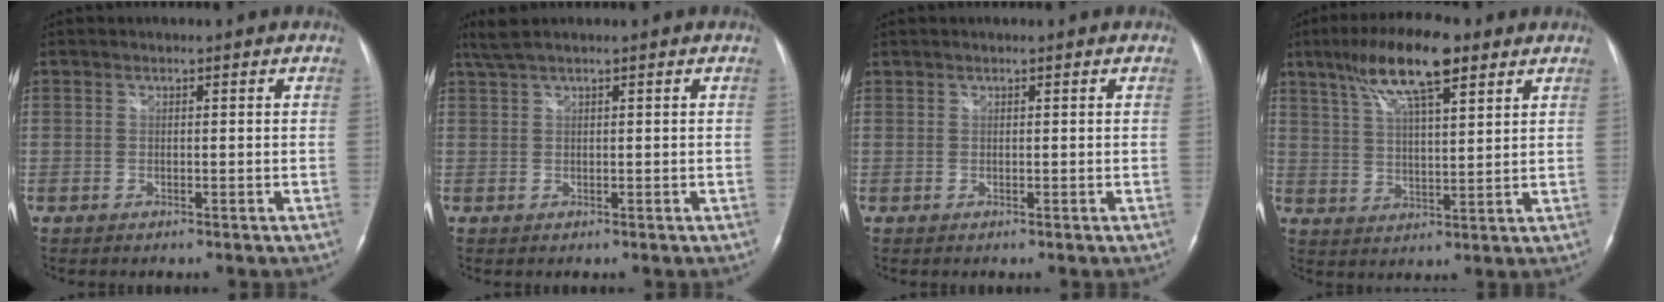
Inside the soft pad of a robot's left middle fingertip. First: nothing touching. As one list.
[{"total": 2.9, "force": [2.2, 0.0, 1.9], "torque": [-0.050, 0.021, 0.048]}, {"total": 0.0}, {"total": 12.1, "force": [7.5, 2.7, 9.2], "torque": [-0.170, 0.018, 0.131]}]